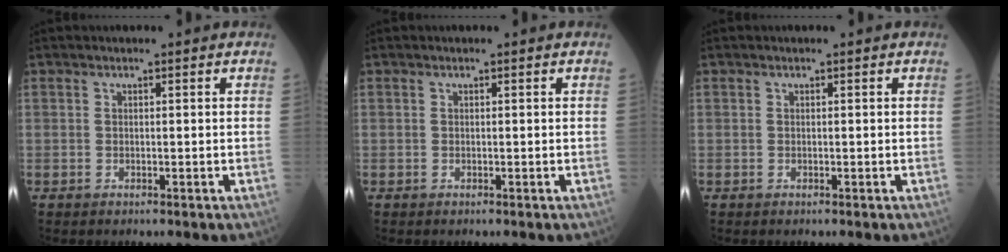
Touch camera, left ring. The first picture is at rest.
{"total": 0.0}
{"total": 0.0}